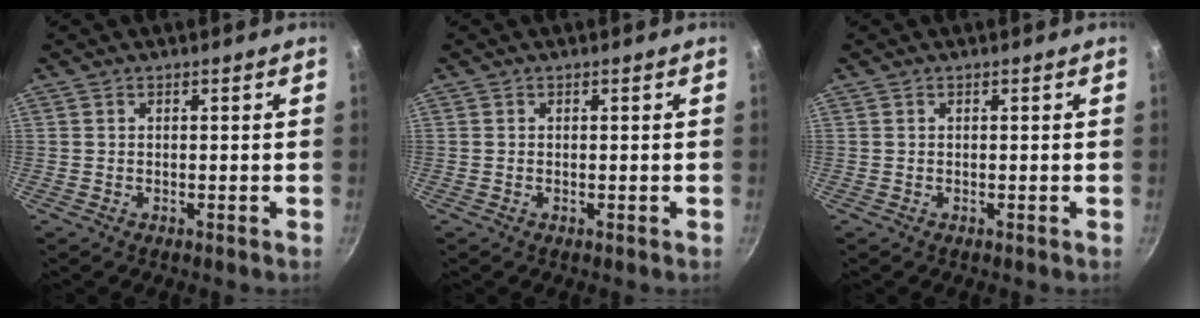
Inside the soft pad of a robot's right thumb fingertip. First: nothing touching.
{"total": 0.0}
{"total": 0.0}